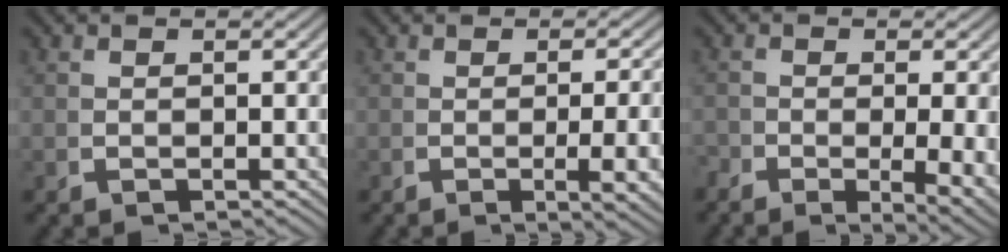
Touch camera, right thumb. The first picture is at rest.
{"total": 4.9, "force": [-1.2, 1.2, 4.6], "torque": [-0.065, -0.001, -0.014]}
{"total": 4.7, "force": [-2.0, 1.2, 4.0], "torque": [-0.053, -0.019, -0.023]}